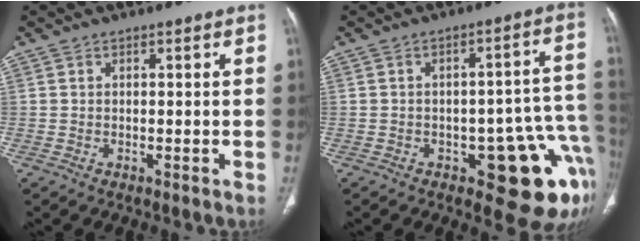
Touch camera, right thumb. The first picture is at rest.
{"total": 14.7, "force": [-5.8, 6.0, 12.1], "torque": [-0.082, 0.040, -0.061]}